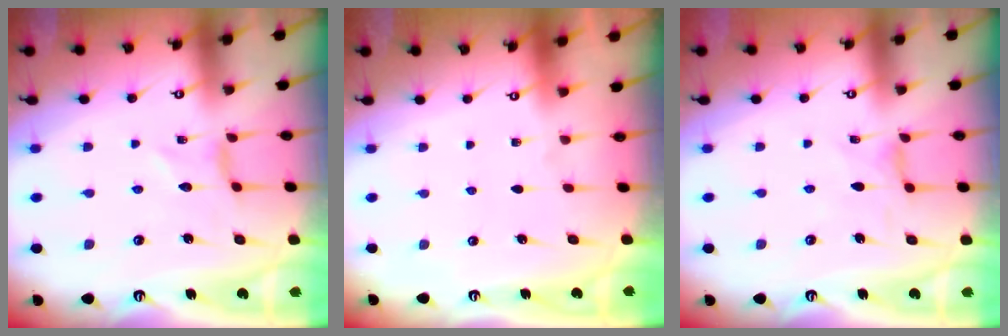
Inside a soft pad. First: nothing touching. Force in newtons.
{"total": 0.0}
{"total": 0.7, "press": 0.6, "slide": 0.4}